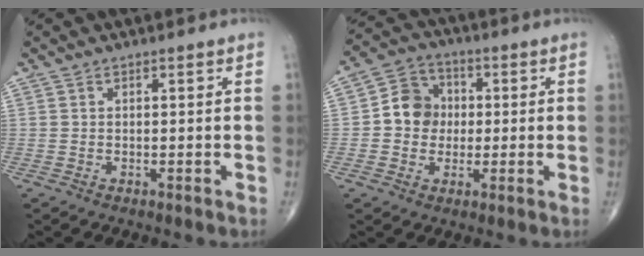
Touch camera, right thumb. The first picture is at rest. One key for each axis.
{"total": 8.4, "fx": 0.1, "fy": 7.4, "fz": 3.8, "tx": -0.033, "ty": 0.020, "tz": -0.011}